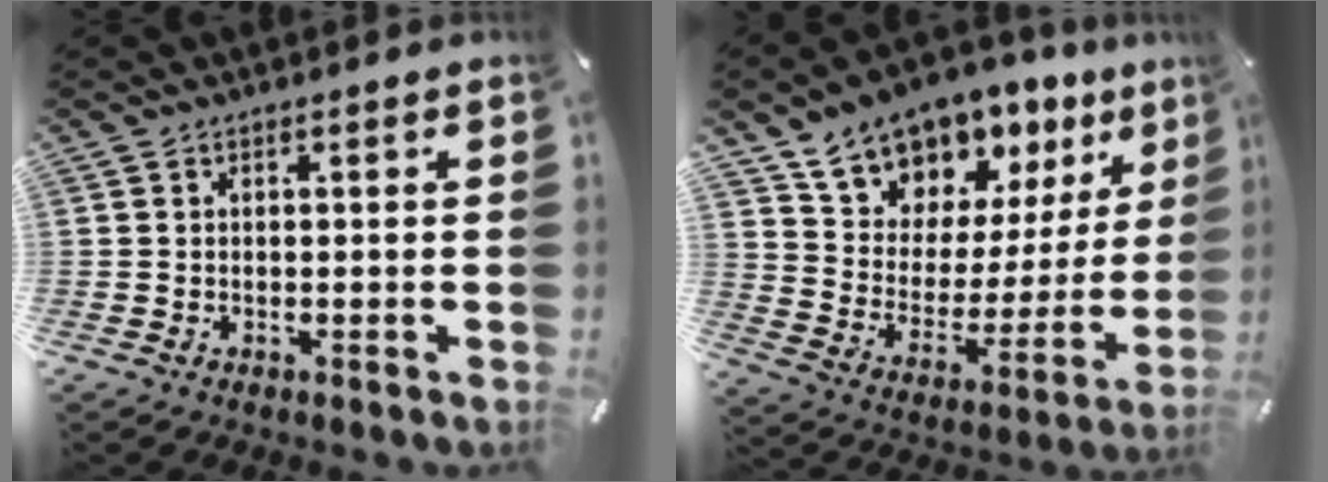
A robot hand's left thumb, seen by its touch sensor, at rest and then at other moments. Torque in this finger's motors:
{"motor_torque": [3.01, 2.00, 1.62, -1.15, 0.50]}